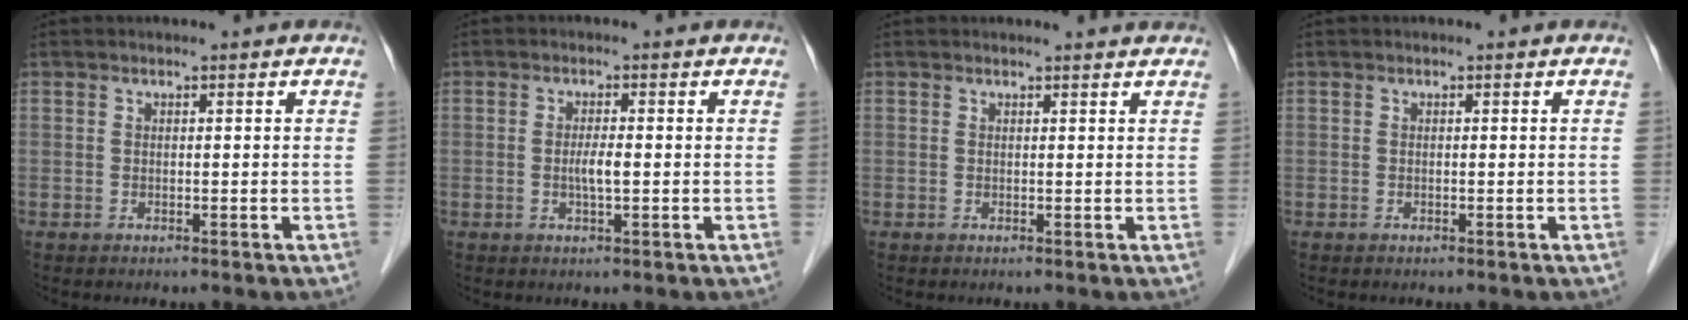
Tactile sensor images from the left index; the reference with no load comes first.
{"total": 2.4, "force": [-0.3, 0.3, 2.3], "torque": [-0.047, -0.001, -0.006]}
{"total": 2.3, "force": [2.3, 0.2, 0.3], "torque": [-0.011, 0.001, 0.019]}
{"total": 0.0}